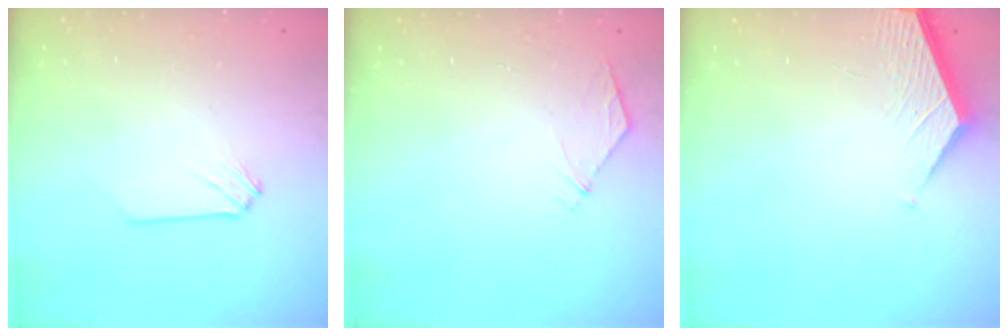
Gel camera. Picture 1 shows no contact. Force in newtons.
{"total": 4.8, "press": 4.7, "slide": 0.6}
{"total": 2.1, "press": 2.1, "slide": 0.2}